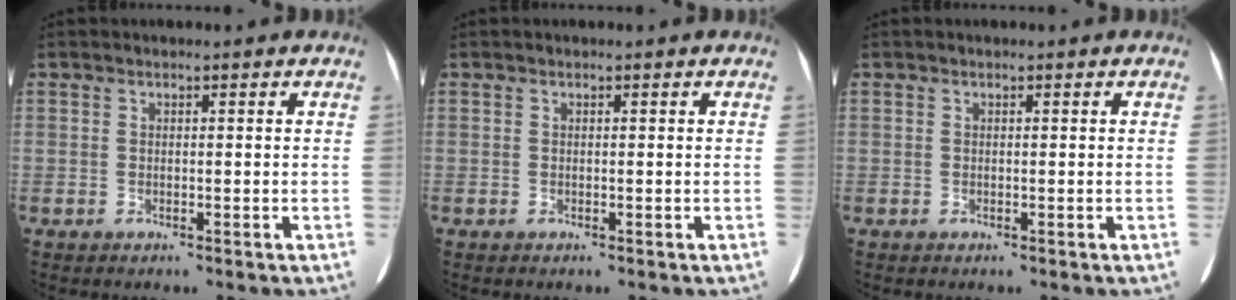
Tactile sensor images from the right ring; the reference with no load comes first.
{"total": 0.0}
{"total": 0.0}